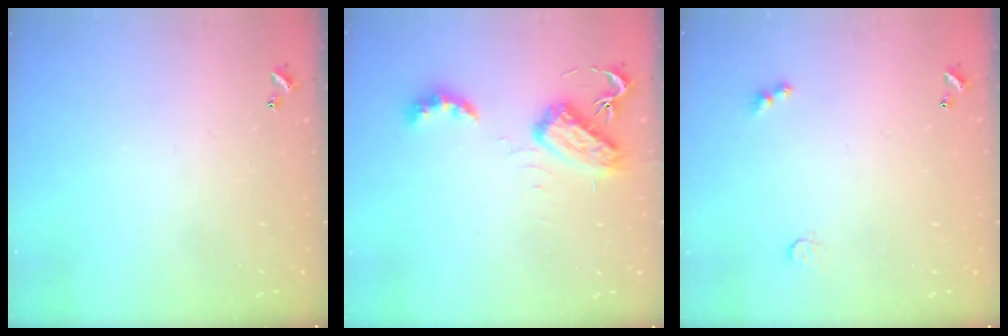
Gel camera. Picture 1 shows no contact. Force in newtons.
{"total": 6.6, "press": 6.6, "slide": 0.4}
{"total": 3.9, "press": 3.8, "slide": 0.8}